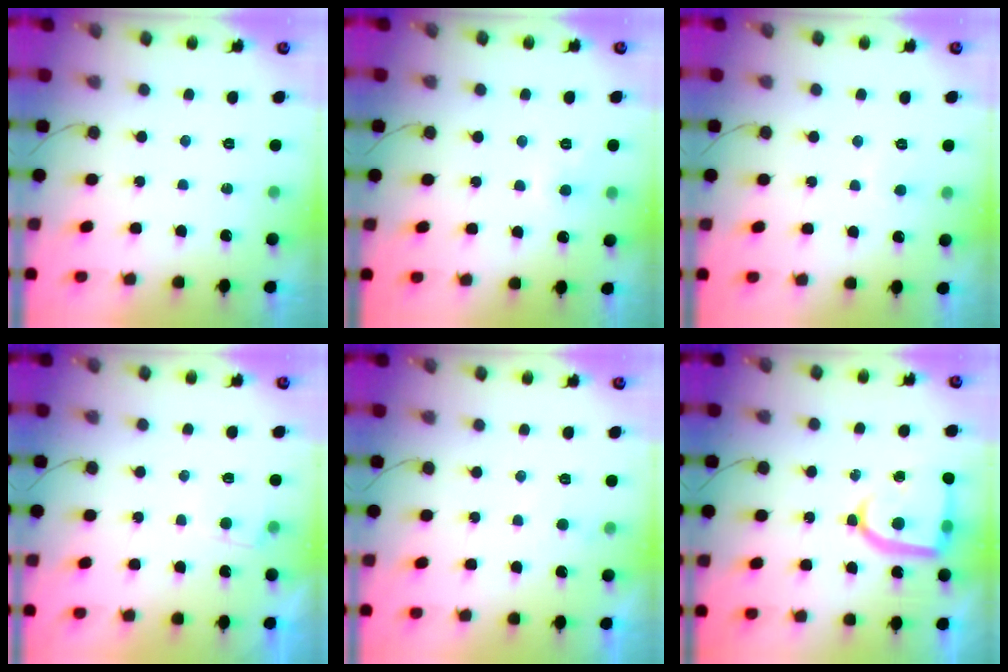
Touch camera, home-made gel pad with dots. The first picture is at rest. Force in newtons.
{"total": 5.3, "press": 5.3, "slide": 0.5}
{"total": 4.4, "press": 4.3, "slide": 0.5}
{"total": 2.7, "press": 2.7, "slide": 0.3}
{"total": 2.0, "press": 2.0, "slide": 0.2}
{"total": 15.1, "press": 15.0, "slide": 1.5}